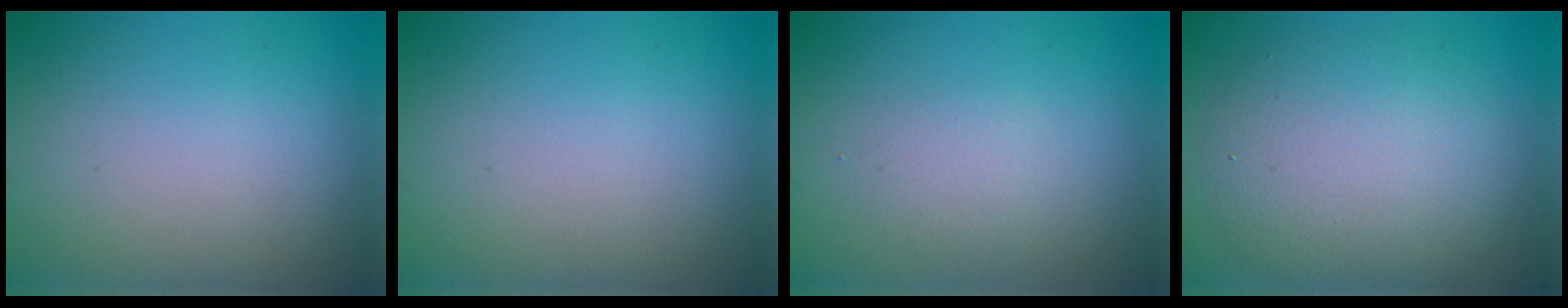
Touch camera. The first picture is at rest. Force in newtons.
{"total": 0.0}
{"total": 1.3, "press": 1.3, "slide": 0.0}
{"total": 6.6, "press": 6.6, "slide": 0.3}